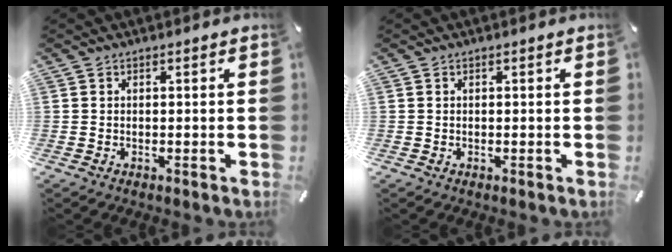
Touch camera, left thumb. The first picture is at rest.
{"total": 0.0}